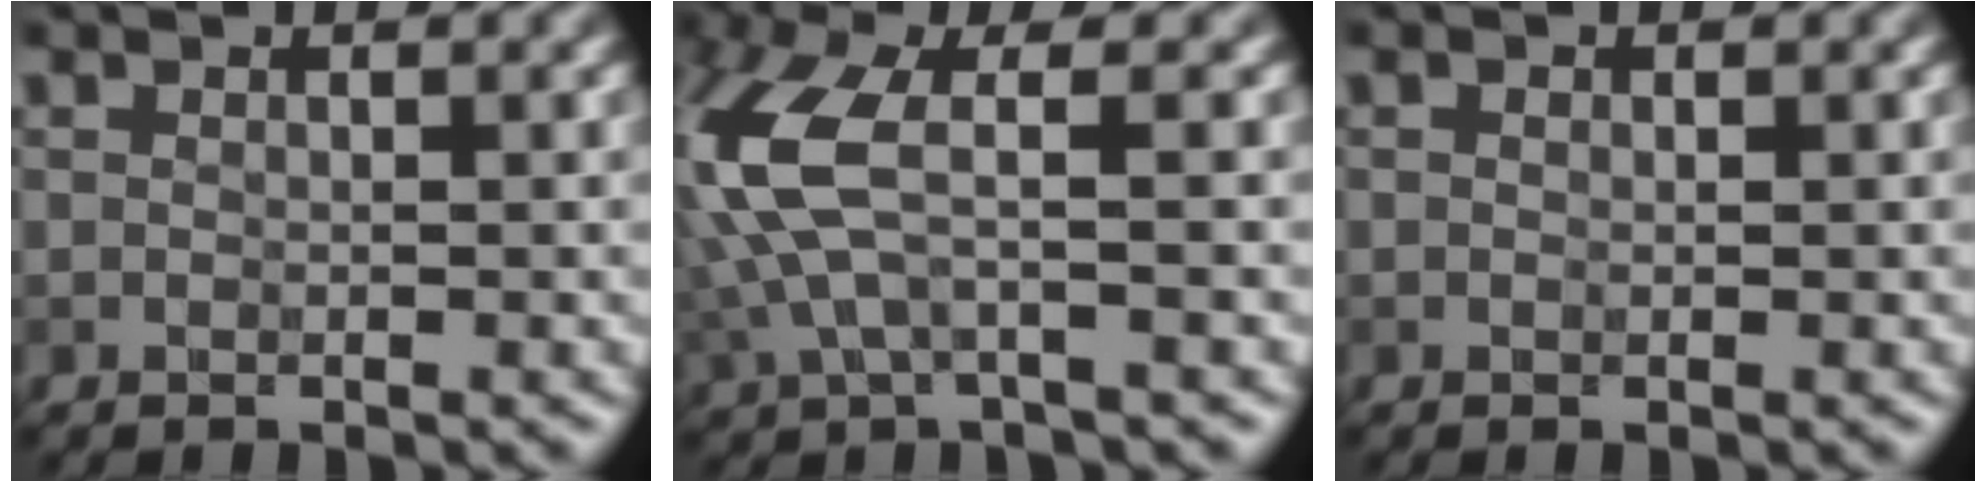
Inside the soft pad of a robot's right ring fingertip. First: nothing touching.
{"total": 6.3, "force": [0.3, 2.2, 5.9], "torque": [-0.168, 0.013, 0.004]}
{"total": 0.0}